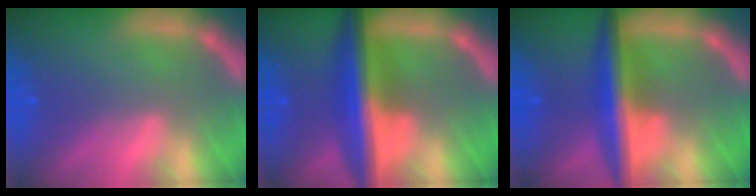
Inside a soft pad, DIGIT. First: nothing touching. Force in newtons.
{"total": 8.4}
{"total": 6.5}